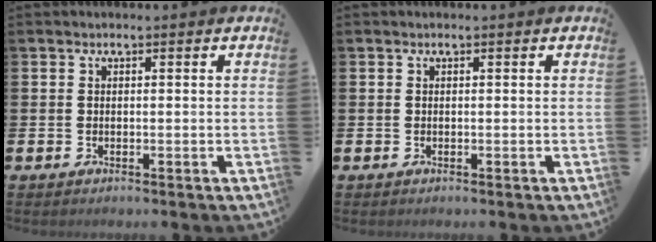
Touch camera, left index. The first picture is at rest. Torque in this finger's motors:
{"motor_torque": [0.00, 0.00, 0.00, 0.00]}